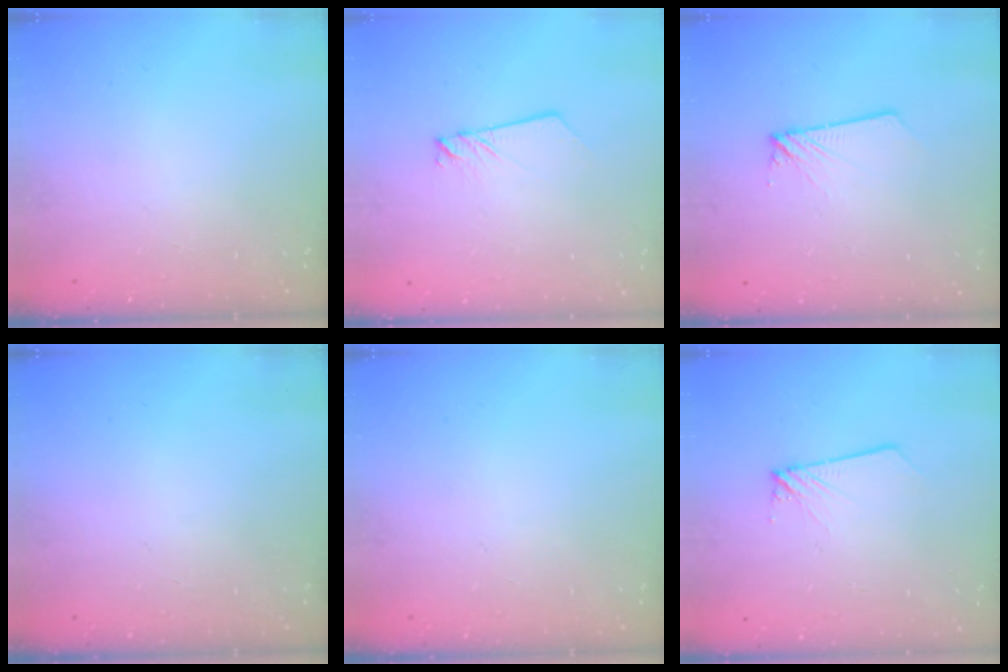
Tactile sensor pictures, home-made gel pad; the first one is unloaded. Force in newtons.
{"total": 2.5, "press": 2.5, "slide": 0.1}
{"total": 1.8, "press": 1.8, "slide": 0.1}
{"total": 0.0}
{"total": 0.0}
{"total": 1.7, "press": 1.7, "slide": 0.1}